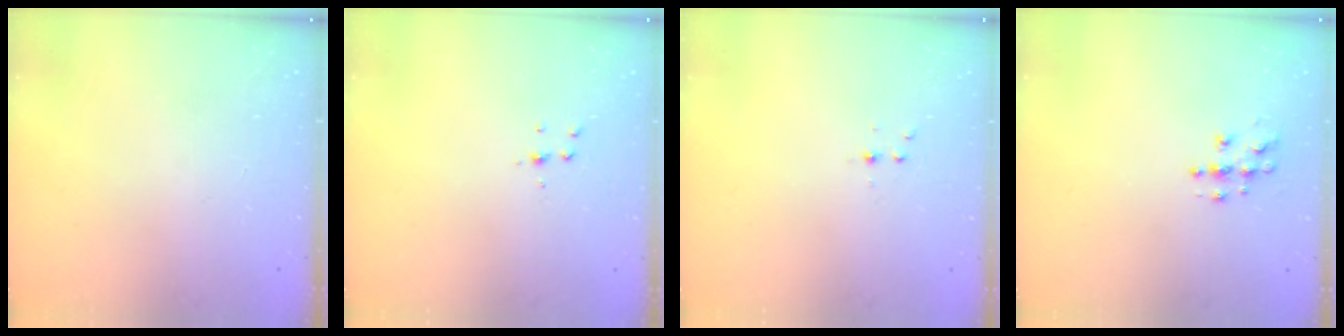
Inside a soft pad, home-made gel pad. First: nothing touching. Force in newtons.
{"total": 3.9, "press": 3.9, "slide": 0.4}
{"total": 3.0, "press": 2.6, "slide": 1.5}
{"total": 5.9, "press": 5.9, "slide": 0.2}